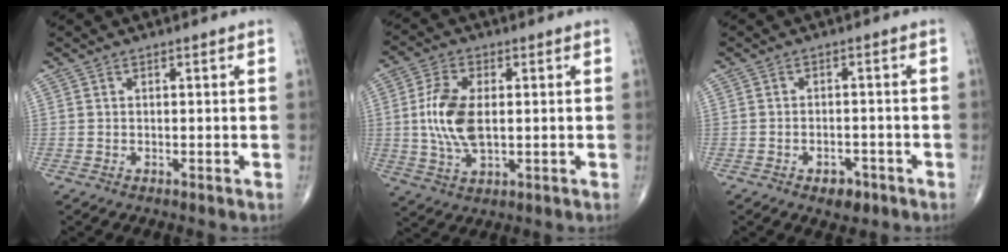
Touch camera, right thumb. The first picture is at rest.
{"total": 10.4, "force": [0.5, 5.5, 8.8], "torque": [-0.187, -0.002, 0.015]}
{"total": 3.8, "force": [-2.3, 2.2, 2.1], "torque": [-0.016, 0.012, -0.029]}